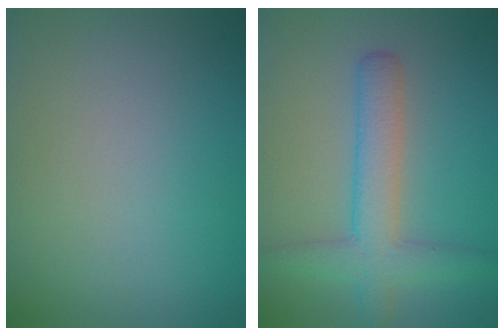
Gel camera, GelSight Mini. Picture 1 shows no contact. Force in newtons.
{"total": 4.5, "press": 4.5, "slide": 0.2}